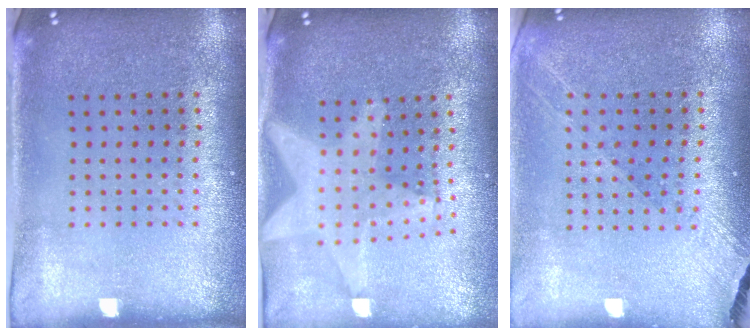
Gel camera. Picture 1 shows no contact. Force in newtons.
{"total": 2.1, "press": 1.7, "slide": 1.2}
{"total": 1.3, "press": 1.2, "slide": 0.5}